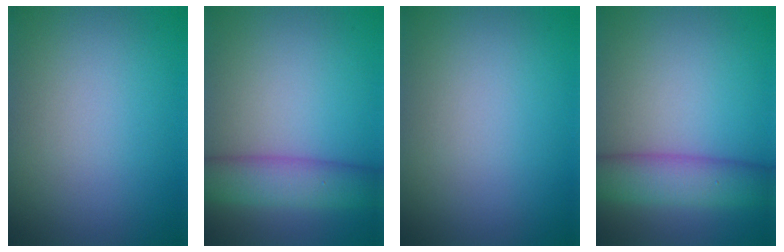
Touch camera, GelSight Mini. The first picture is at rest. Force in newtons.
{"total": 5.2, "press": 5.2, "slide": 0.2}
{"total": 0.0}
{"total": 5.6, "press": 5.5, "slide": 0.5}